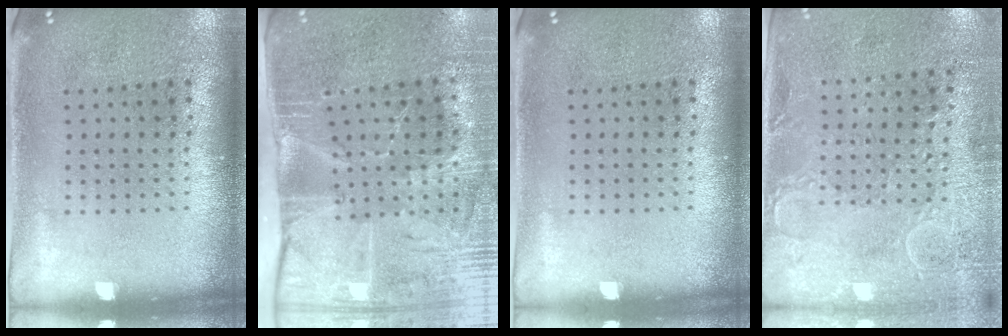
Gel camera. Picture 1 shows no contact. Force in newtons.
{"total": 4.4, "press": 3.7, "slide": 2.4}
{"total": 0.0}
{"total": 2.9, "press": 2.6, "slide": 1.2}